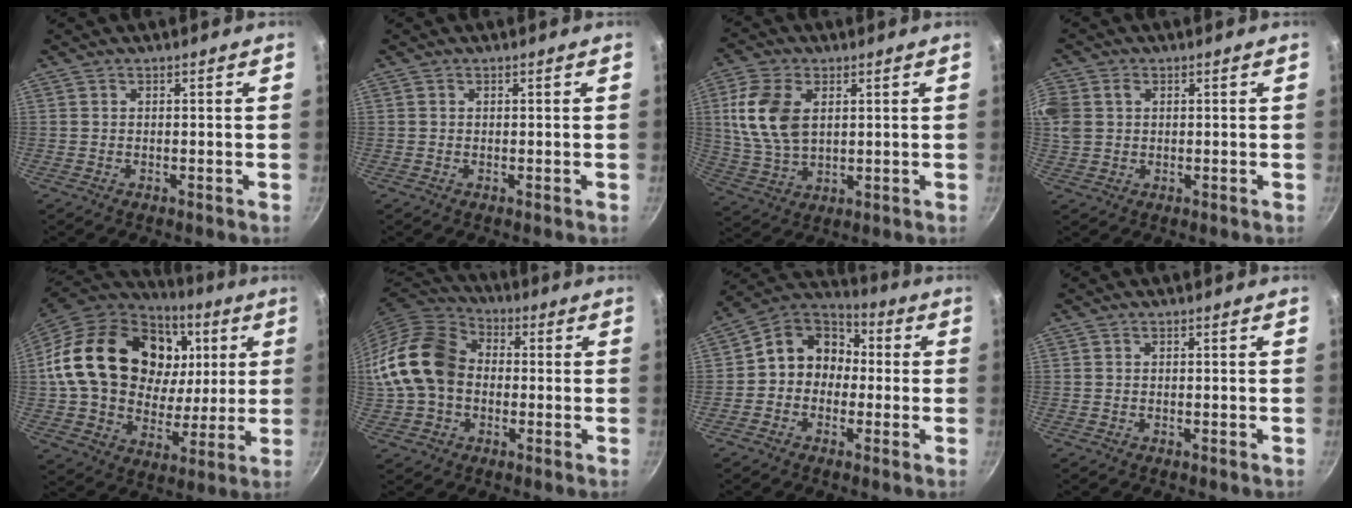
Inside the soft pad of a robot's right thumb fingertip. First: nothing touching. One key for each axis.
{"total": 0.0}
{"total": 12.0, "fx": 2.8, "fy": 7.5, "fz": 8.9, "tx": -0.168, "ty": -0.008, "tz": 0.060}
{"total": 9.8, "fx": 2.0, "fy": 8.0, "fz": 5.2, "tx": -0.131, "ty": 0.021, "tz": 0.038}
{"total": 30.7, "fx": 7.8, "fy": 21.7, "fz": 20.3, "tx": -0.341, "ty": 0.002, "tz": 0.136}
{"total": 17.8, "fx": -0.1, "fy": 13.7, "fz": 11.4, "tx": -0.206, "ty": 0.036, "tz": -0.011}
{"total": 11.2, "fx": -0.3, "fy": 9.5, "fz": 5.8, "tx": -0.053, "ty": 0.041, "tz": -0.032}
{"total": 0.0}